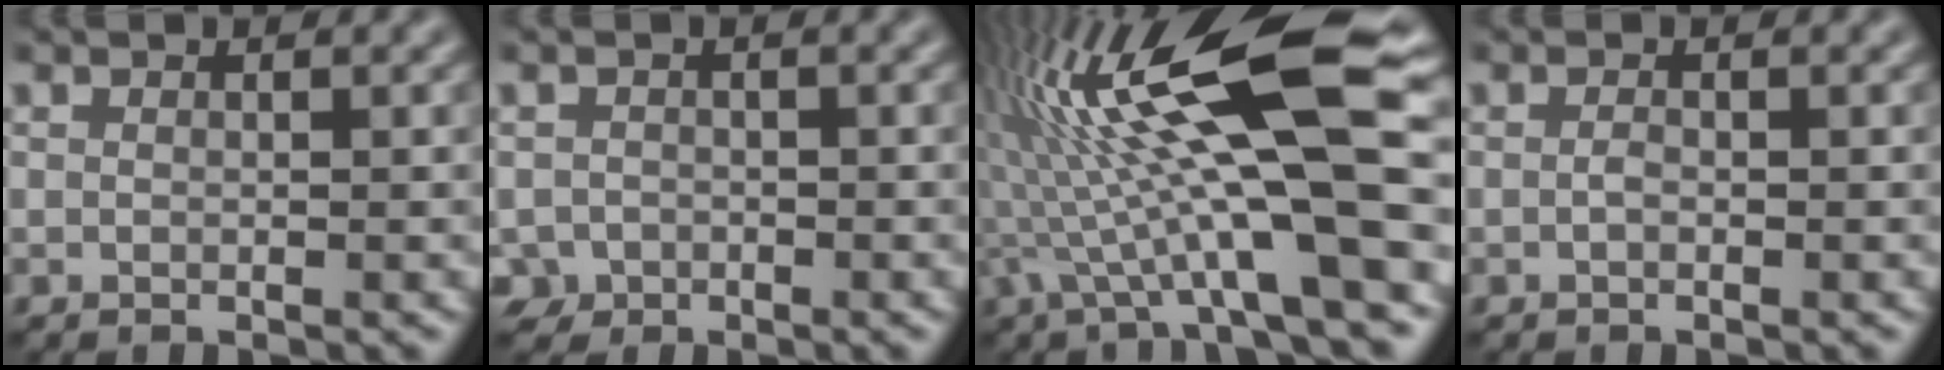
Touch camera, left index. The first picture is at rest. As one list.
[{"total": 2.2, "force": [-1.4, 1.7, 0.2], "torque": [0.002, 0.000, -0.028]}, {"total": 13.9, "force": [-0.2, 2.0, 13.8], "torque": [-0.240, 0.035, 0.002]}, {"total": 0.6, "force": [-0.3, 0.2, 0.5], "torque": [-0.012, 0.000, -0.006]}]